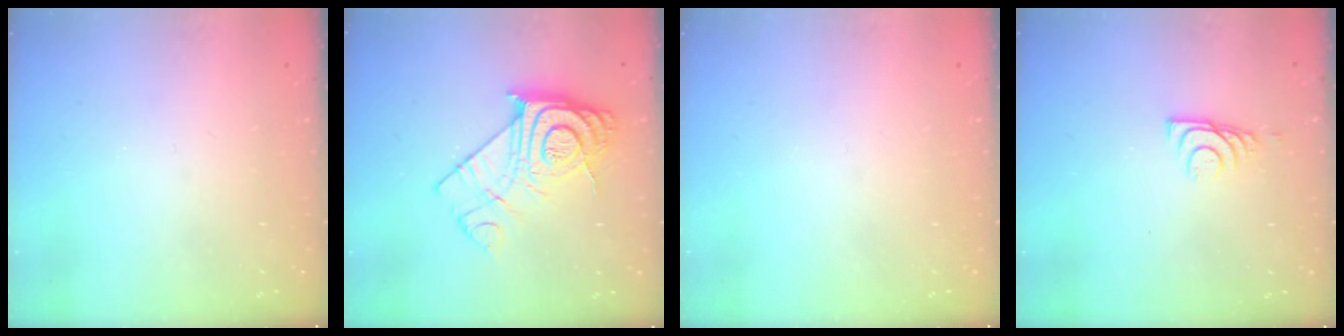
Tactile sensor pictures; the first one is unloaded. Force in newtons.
{"total": 14.6, "press": 14.5, "slide": 0.9}
{"total": 0.0}
{"total": 6.9, "press": 6.8, "slide": 0.8}